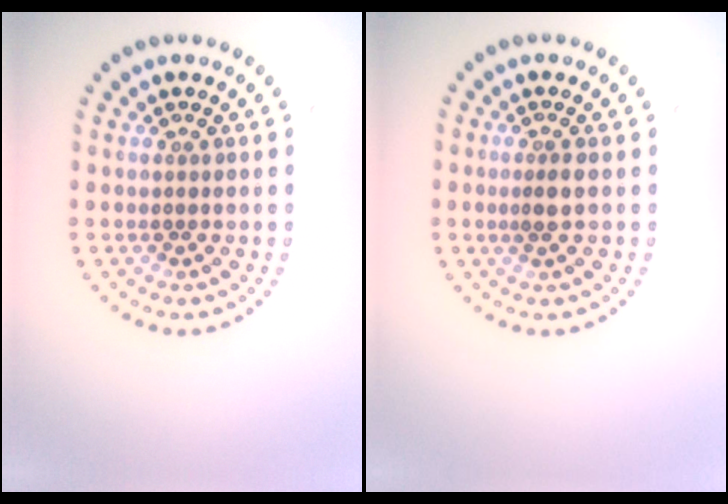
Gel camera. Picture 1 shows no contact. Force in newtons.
{"total": 1.7, "press": 1.4, "slide": 0.9}